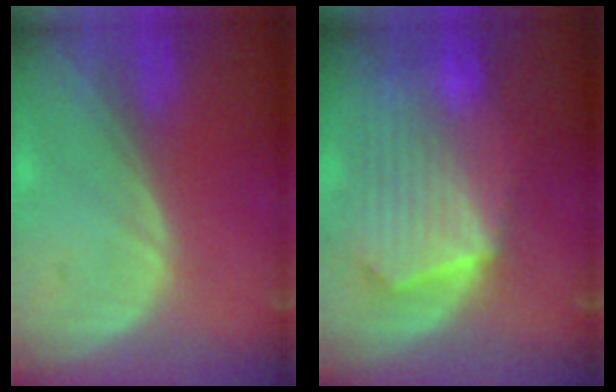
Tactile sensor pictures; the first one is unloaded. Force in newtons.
{"total": 10.8, "press": 9.5, "slide": 5.2}